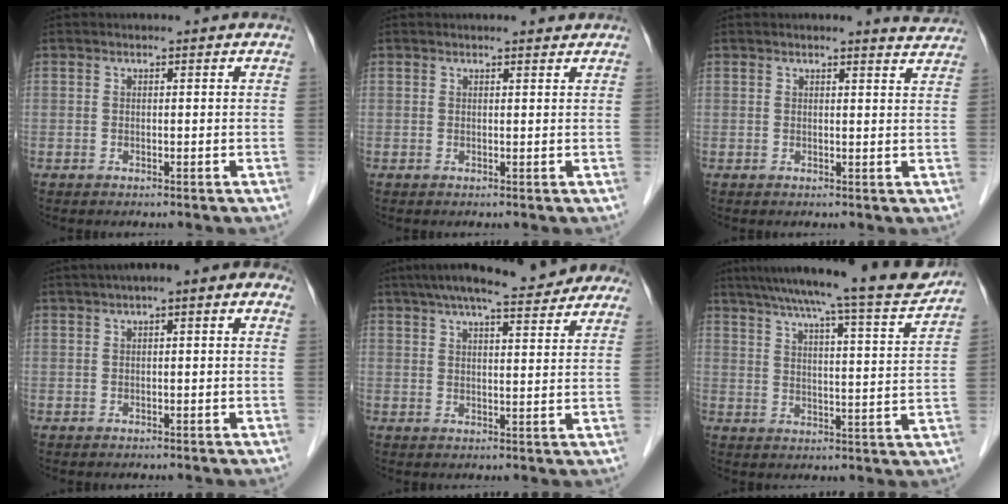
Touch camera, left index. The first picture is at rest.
{"total": 1.6, "force": [1.5, 0.2, 0.5], "torque": [-0.011, 0.001, 0.020]}
{"total": 3.1, "force": [3.1, 0.0, 0.3], "torque": [-0.006, -0.017, 0.020]}
{"total": 6.2, "force": [2.3, 1.6, 5.5], "torque": [-0.074, 0.034, 0.025]}
{"total": 15.3, "force": [12.6, 2.7, 8.3], "torque": [-0.129, 0.037, 0.167]}
{"total": 17.6, "force": [15.6, -0.5, 8.1], "torque": [-0.124, -0.020, 0.210]}